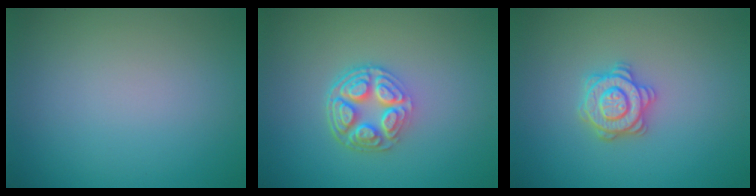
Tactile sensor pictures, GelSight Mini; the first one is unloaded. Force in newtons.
{"total": 4.9, "press": 3.7, "slide": 3.3}
{"total": 3.1, "press": 3.0, "slide": 0.5}